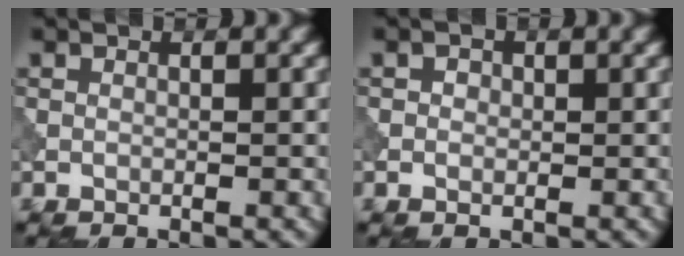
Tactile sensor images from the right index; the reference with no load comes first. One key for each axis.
{"total": 1.0, "fx": 0.1, "fy": 0.9, "fz": 0.5, "tx": -0.008, "ty": -0.002, "tz": -0.002}